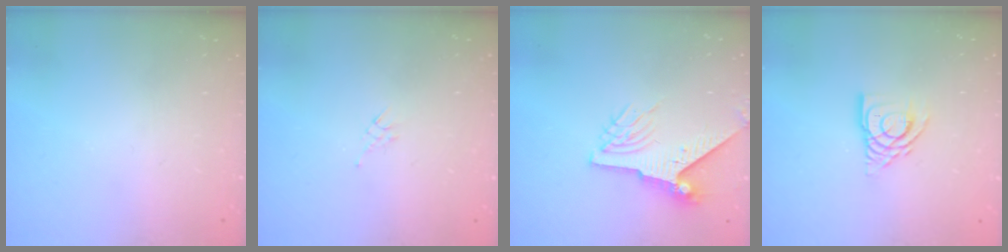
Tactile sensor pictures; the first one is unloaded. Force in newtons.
{"total": 3.5, "press": 3.4, "slide": 0.8}
{"total": 7.9, "press": 7.9, "slide": 0.8}
{"total": 10.5, "press": 10.4, "slide": 1.3}